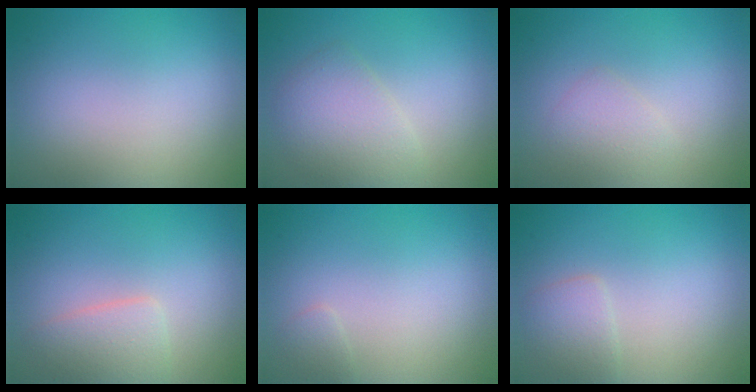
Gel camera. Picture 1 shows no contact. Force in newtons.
{"total": 3.3, "press": 3.3, "slide": 0.0}
{"total": 1.6, "press": 1.6, "slide": 0.0}
{"total": 2.4, "press": 2.4, "slide": 0.1}
{"total": 0.8, "press": 0.8, "slide": 0.0}
{"total": 1.8, "press": 1.8, "slide": 0.0}